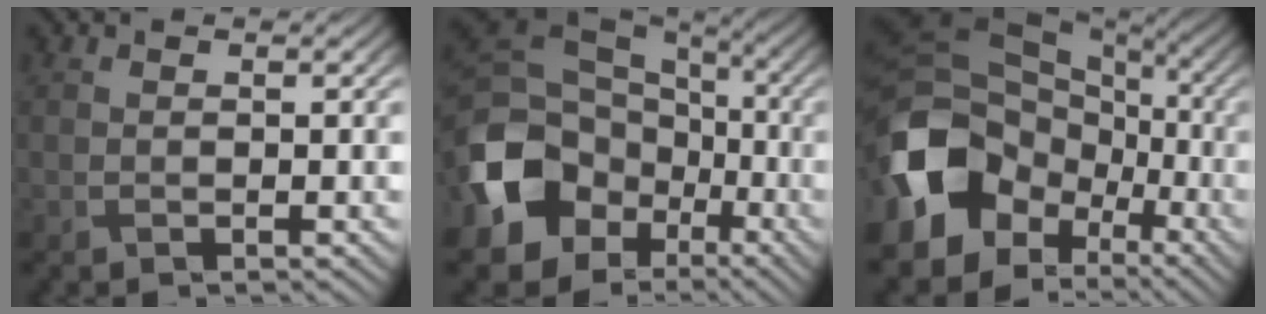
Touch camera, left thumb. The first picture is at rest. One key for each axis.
{"total": 17.1, "fx": -5.3, "fy": 13.4, "fz": 9.3, "tx": -0.244, "ty": -0.056, "tz": -0.084}
{"total": 18.7, "fx": -5.0, "fy": 14.9, "fz": 10.0, "tx": -0.250, "ty": -0.045, "tz": -0.067}